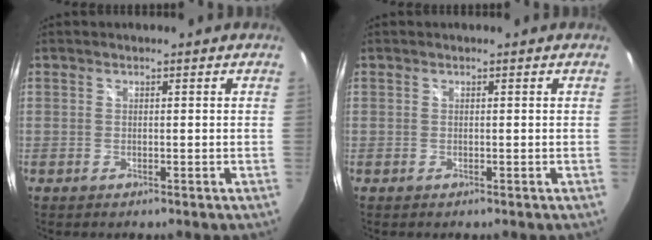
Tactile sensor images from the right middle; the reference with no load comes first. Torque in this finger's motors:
{"motor_torque": [0.02, -0.02, 0.00, 0.00]}